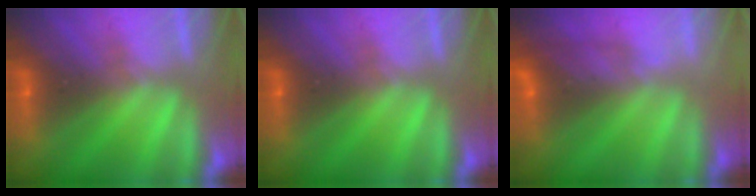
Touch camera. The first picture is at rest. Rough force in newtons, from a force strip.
{"total": 0.0}
{"total": 4.6}